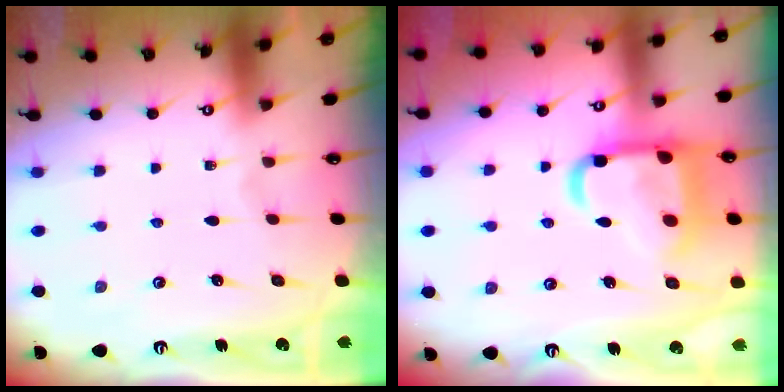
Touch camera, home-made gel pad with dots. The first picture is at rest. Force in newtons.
{"total": 17.6, "press": 17.5, "slide": 1.6}